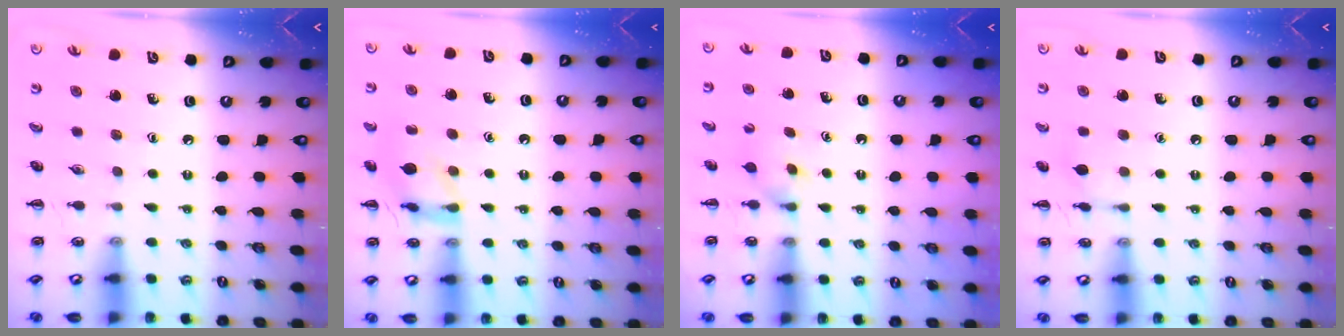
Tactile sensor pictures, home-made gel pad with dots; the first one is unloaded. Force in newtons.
{"total": 12.1, "press": 12.0, "slide": 1.0}
{"total": 2.5, "press": 2.3, "slide": 1.0}
{"total": 5.5, "press": 5.3, "slide": 1.4}